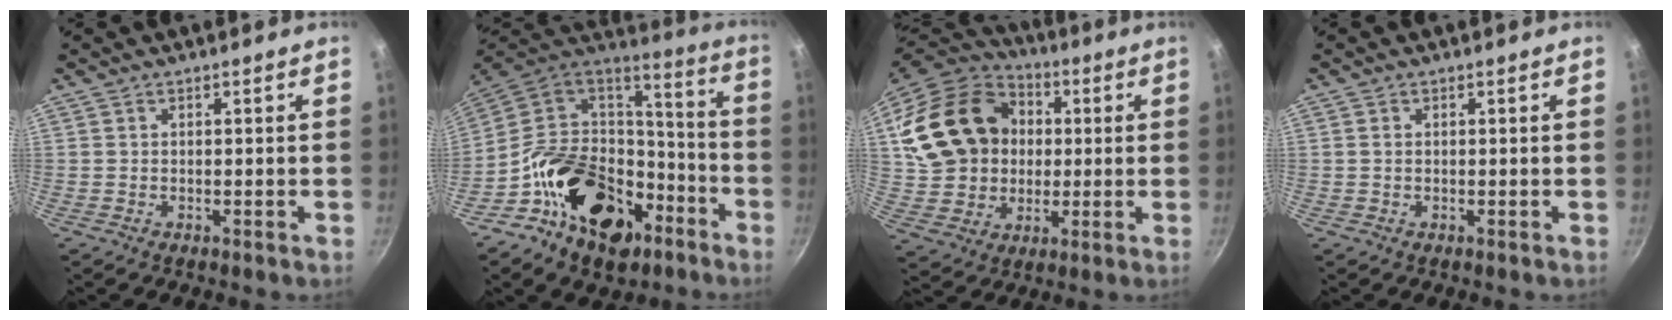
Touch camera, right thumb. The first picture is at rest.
{"total": 25.8, "force": [-11.5, 17.2, 15.4], "torque": [-0.212, 0.083, -0.185]}
{"total": 23.3, "force": [4.2, 18.8, 13.1], "torque": [-0.226, 0.033, 0.091]}
{"total": 0.7, "force": [0.1, 0.5, 0.5], "torque": [-0.009, 0.002, 0.002]}